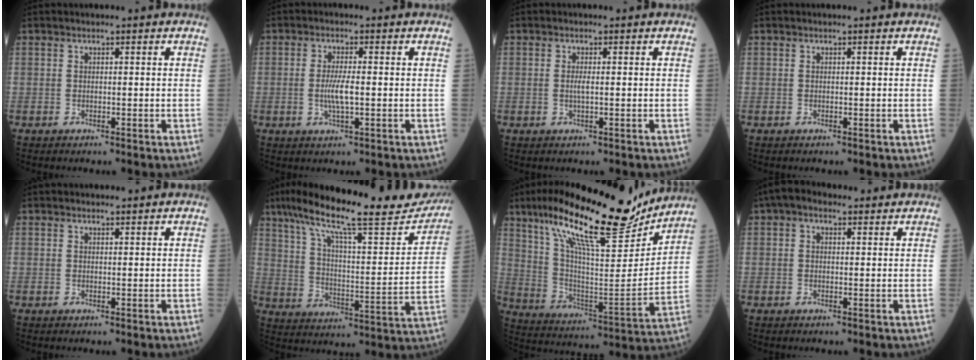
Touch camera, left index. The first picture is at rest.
{"total": 3.8, "force": [-0.4, 0.5, 3.7], "torque": [-0.079, -0.006, -0.008]}
{"total": 1.3, "force": [0.0, 0.1, 1.3], "torque": [-0.031, -0.001, 0.000]}
{"total": 0.0}
{"total": 0.8, "force": [0.7, 0.2, 0.0], "torque": [-0.009, -0.003, 0.011]}
{"total": 25.1, "force": [21.4, 3.7, 12.5], "torque": [-0.210, -0.008, 0.302]}
{"total": 22.3, "force": [17.5, 3.8, 13.3], "torque": [-0.238, 0.002, 0.290]}
{"total": 4.0, "force": [2.6, 2.2, 2.2], "torque": [-0.049, 0.036, 0.045]}